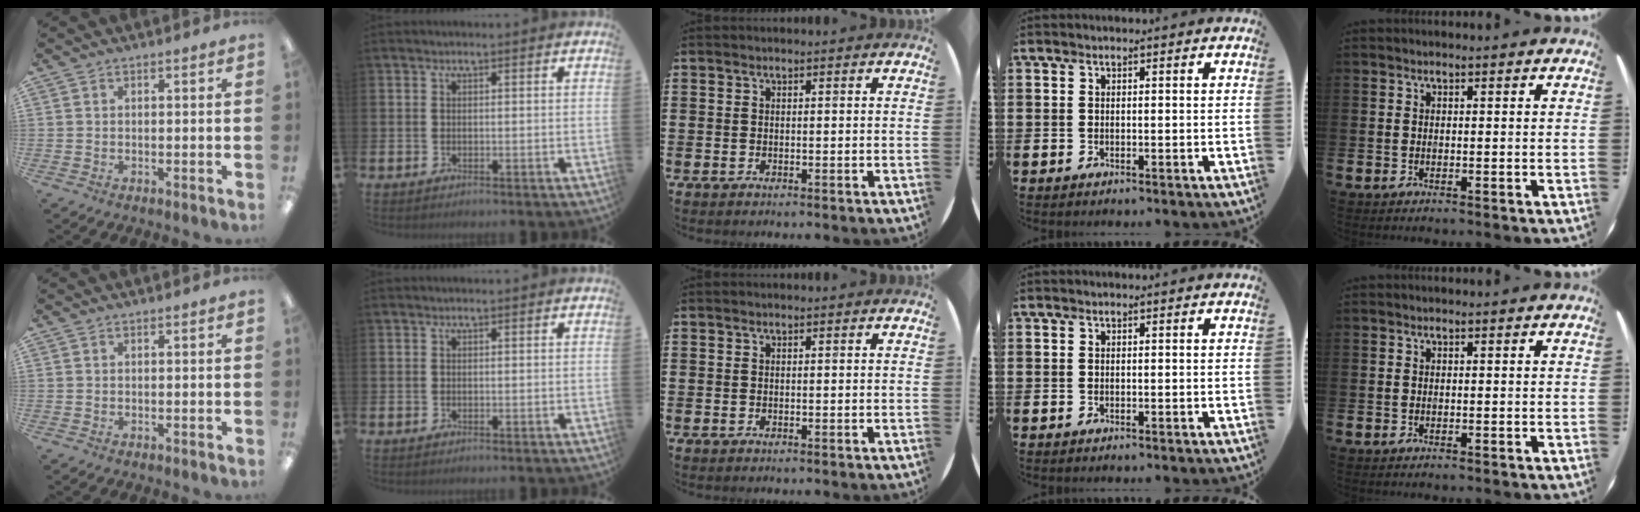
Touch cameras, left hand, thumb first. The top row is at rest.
{}